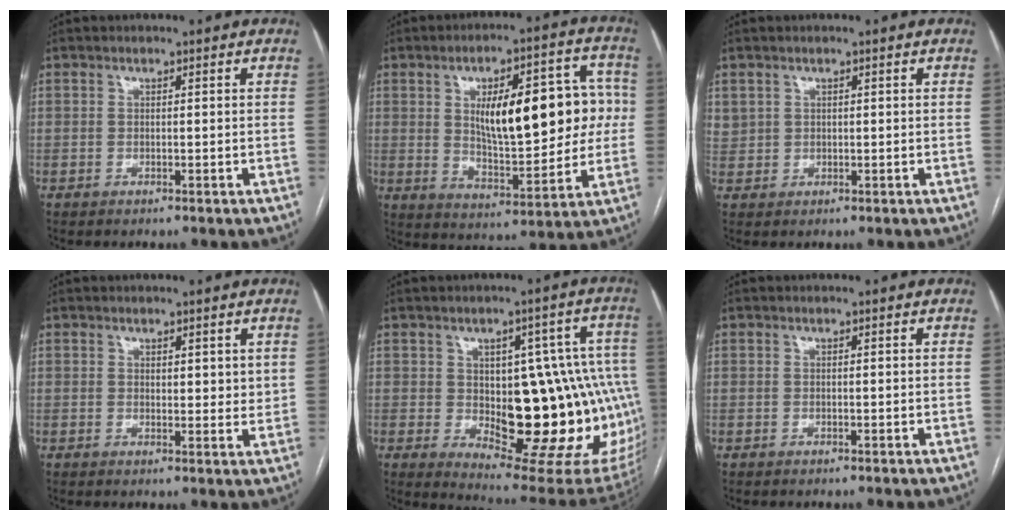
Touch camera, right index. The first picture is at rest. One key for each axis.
{"total": 17.8, "fx": 2.6, "fy": 6.6, "fz": 16.3, "tx": -0.235, "ty": 0.031, "tz": 0.049}
{"total": 2.2, "fx": 1.2, "fy": 1.8, "fz": 0.2, "tx": 0.007, "ty": 0.007, "tz": 0.021}
{"total": 2.6, "fx": 1.4, "fy": 1.3, "fz": 1.8, "tx": -0.018, "ty": -0.010, "tz": 0.022}
{"total": 23.8, "fx": -2.0, "fy": 9.8, "fz": 21.5, "tx": -0.201, "ty": 0.024, "tz": 0.000}
{"total": 0.0}